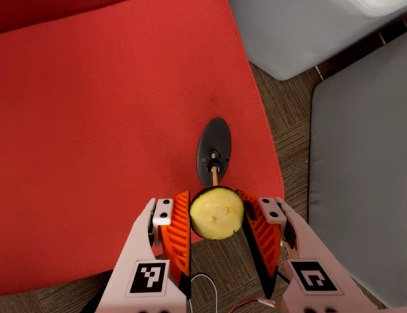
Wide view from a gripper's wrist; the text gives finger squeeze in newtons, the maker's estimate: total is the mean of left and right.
{"total": 8.5, "left": 8.7, "right": 8.3}